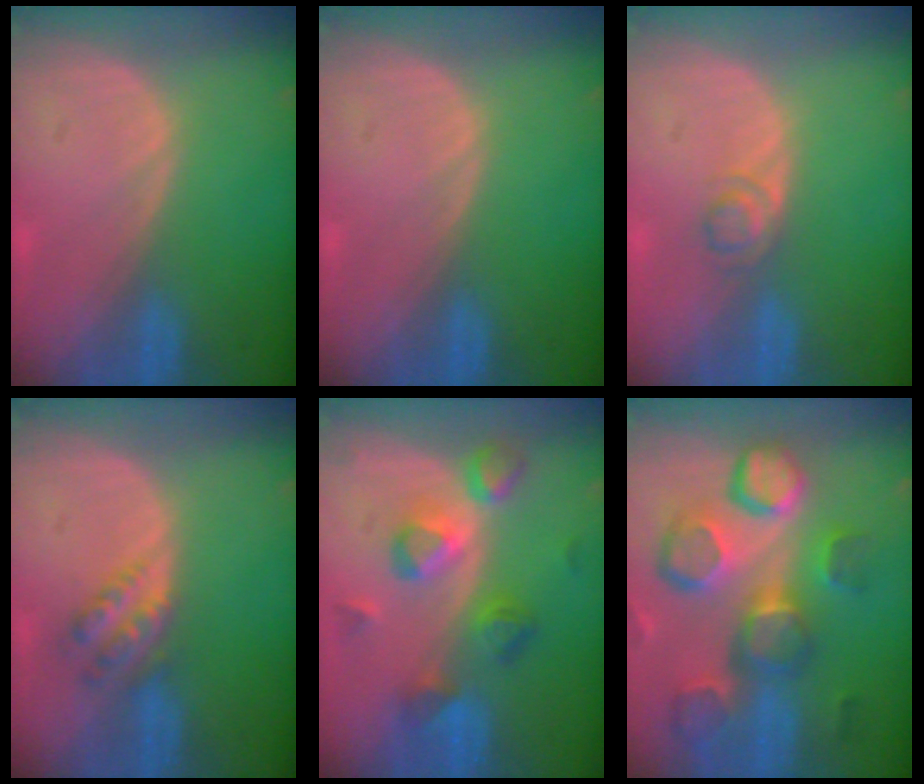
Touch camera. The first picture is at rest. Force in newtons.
{"total": 0.0}
{"total": 2.2, "press": 2.2, "slide": 0.2}
{"total": 4.5, "press": 4.0, "slide": 2.0}
{"total": 7.4, "press": 7.4, "slide": 0.8}
{"total": 12.9, "press": 11.2, "slide": 6.4}